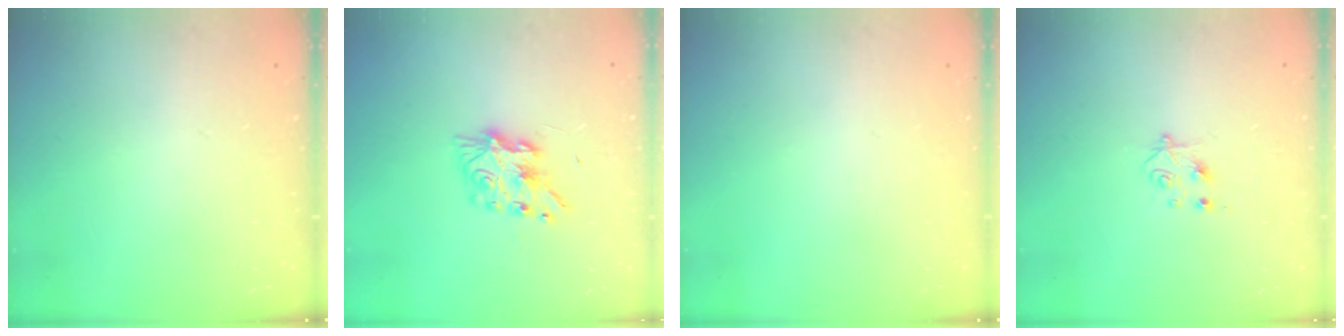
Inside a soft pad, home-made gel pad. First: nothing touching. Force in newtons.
{"total": 7.9, "press": 7.9, "slide": 0.7}
{"total": 0.0}
{"total": 4.1, "press": 4.1, "slide": 0.5}